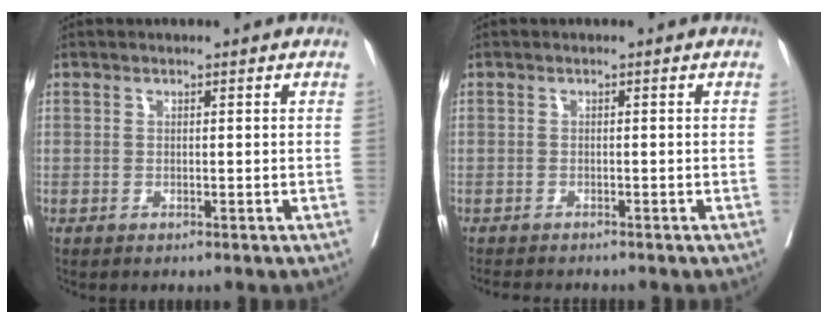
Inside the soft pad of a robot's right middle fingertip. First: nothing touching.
{"total": 3.9, "force": [-3.6, 0.5, 1.3], "torque": [-0.014, -0.010, -0.057]}